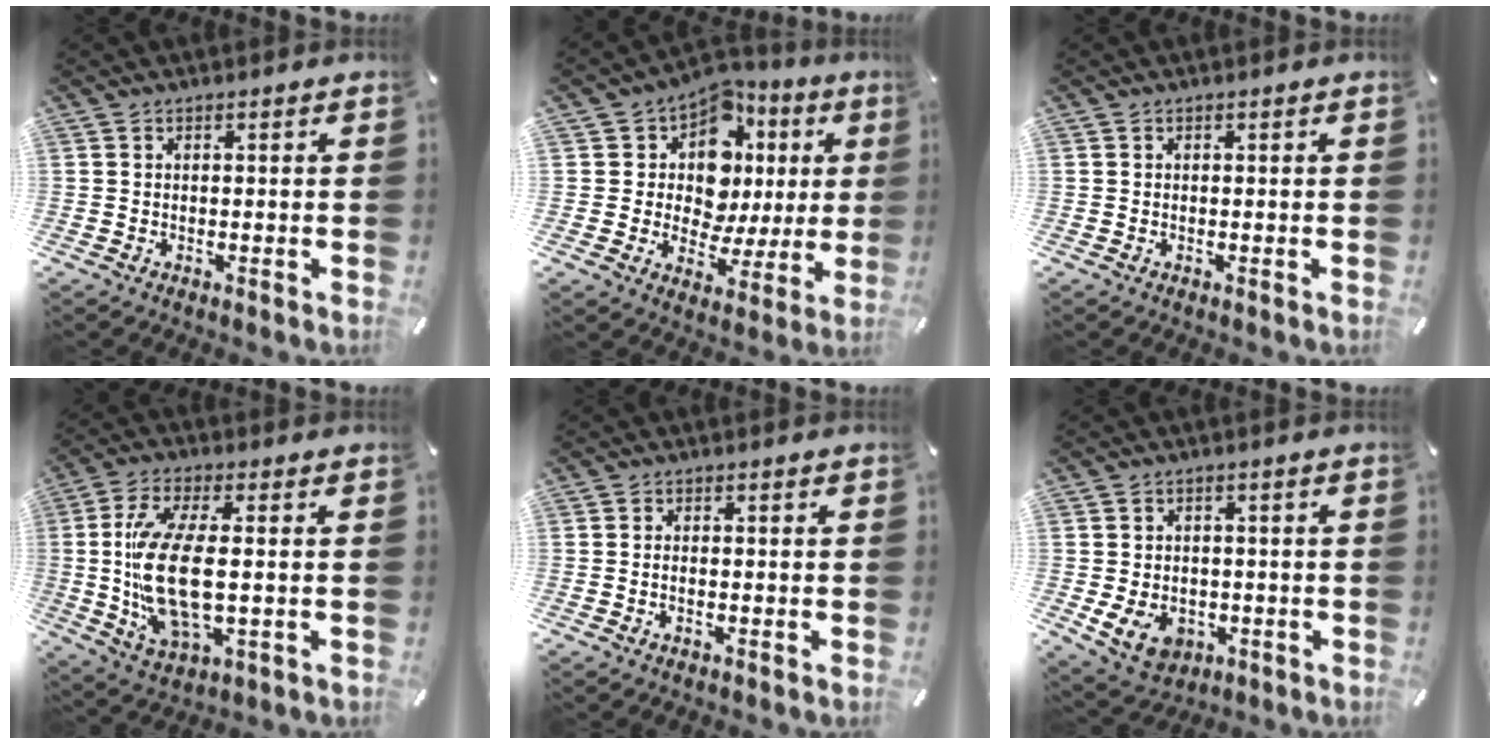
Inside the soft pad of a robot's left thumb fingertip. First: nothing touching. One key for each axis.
{"total": 11.4, "fx": 3.4, "fy": 9.5, "fz": 5.3, "tx": -0.083, "ty": -0.035, "tz": 0.066}
{"total": 0.0}
{"total": 16.4, "fx": 0.4, "fy": 7.2, "fz": 14.8, "tx": -0.318, "ty": -0.013, "tz": 0.005}
{"total": 1.4, "fx": -0.4, "fy": 0.6, "fz": 1.2, "tx": -0.023, "ty": 0.000, "tz": -0.008}
{"total": 8.1, "fx": -2.2, "fy": 6.5, "fz": 4.3, "tx": -0.087, "ty": 0.010, "tz": -0.040}